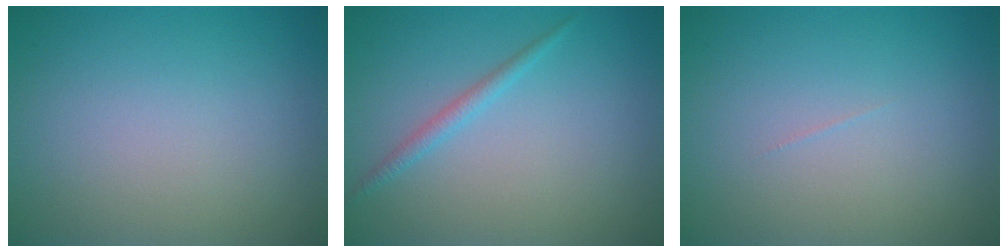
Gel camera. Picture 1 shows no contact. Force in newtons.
{"total": 1.3, "press": 1.3, "slide": 0.1}
{"total": 0.0}